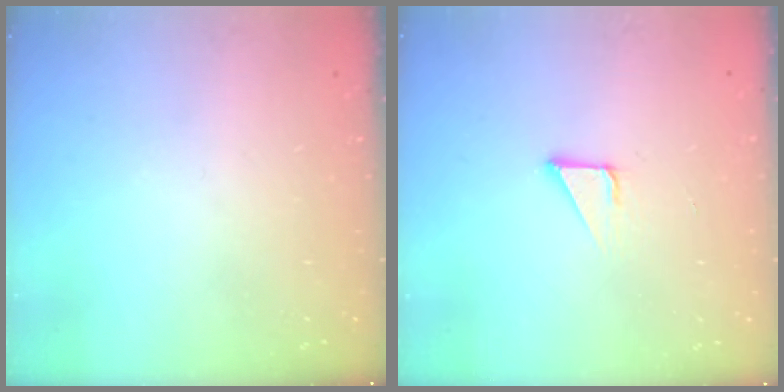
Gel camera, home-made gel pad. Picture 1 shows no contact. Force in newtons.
{"total": 2.1, "press": 2.1, "slide": 0.0}